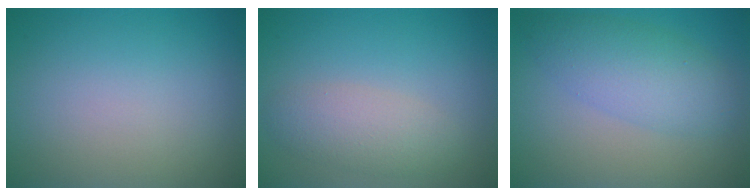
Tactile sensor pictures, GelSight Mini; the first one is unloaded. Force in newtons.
{"total": 2.9, "press": 2.9, "slide": 0.2}
{"total": 4.7, "press": 4.7, "slide": 0.0}